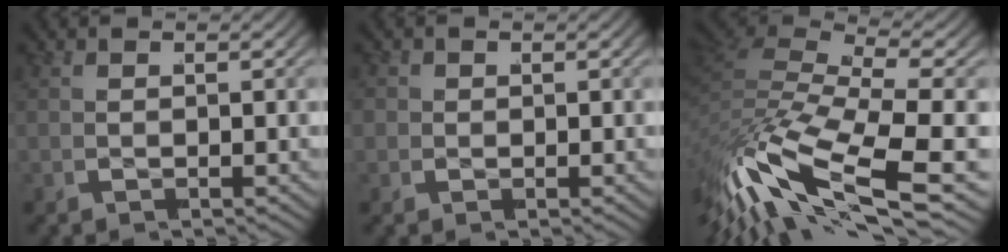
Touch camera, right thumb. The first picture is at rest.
{"total": 1.6, "force": [0.1, 1.5, 0.5], "torque": [-0.013, -0.008, 0.003]}
{"total": 11.4, "force": [-2.8, 6.4, 9.0], "torque": [-0.217, -0.032, -0.039]}